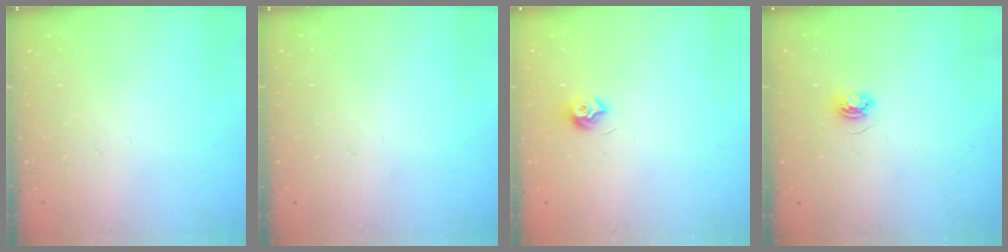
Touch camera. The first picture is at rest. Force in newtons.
{"total": 0.0}
{"total": 7.6, "press": 7.6, "slide": 0.8}
{"total": 3.9, "press": 3.9, "slide": 0.4}